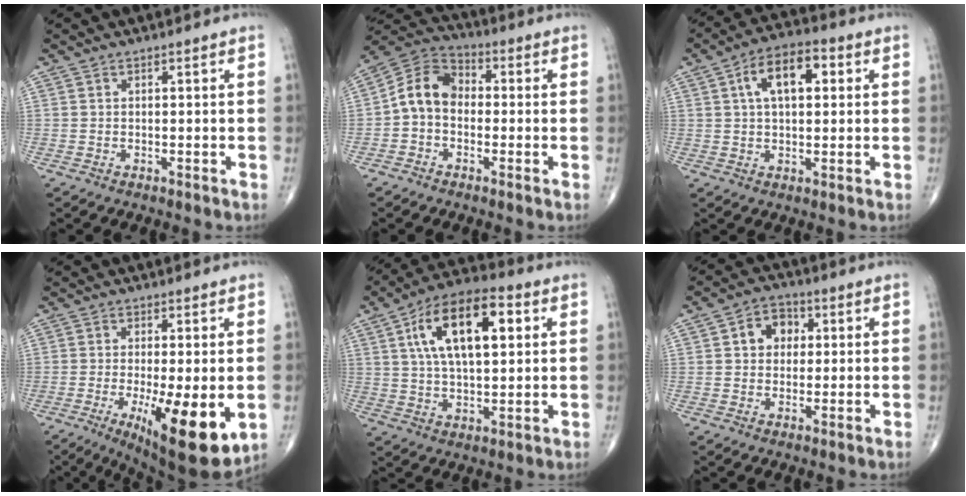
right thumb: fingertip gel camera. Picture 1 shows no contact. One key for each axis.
{"total": 8.8, "fx": -1.0, "fy": 6.7, "fz": 5.7, "tx": -0.087, "ty": 0.034, "tz": -0.038}
{"total": 10.4, "fx": 2.8, "fy": 5.5, "fz": 8.4, "tx": -0.127, "ty": 0.018, "tz": 0.039}
{"total": 14.7, "fx": -3.6, "fy": 4.0, "fz": 13.7, "tx": -0.195, "ty": -0.028, "tz": -0.043}
{"total": 17.2, "fx": 5.1, "fy": 7.9, "fz": 14.4, "tx": -0.231, "ty": 0.007, "tz": 0.082}
{"total": 6.4, "fx": 1.3, "fy": 5.2, "fz": 3.6, "tx": -0.028, "ty": 0.009, "tz": 0.014}